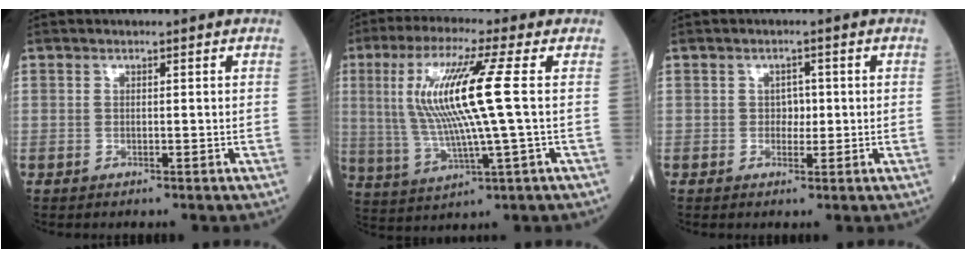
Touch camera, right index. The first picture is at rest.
{"total": 13.3, "force": [2.0, -0.3, 13.2], "torque": [-0.279, 0.003, 0.036]}
{"total": 1.9, "force": [0.0, 1.3, 1.3], "torque": [-0.012, 0.003, -0.001]}